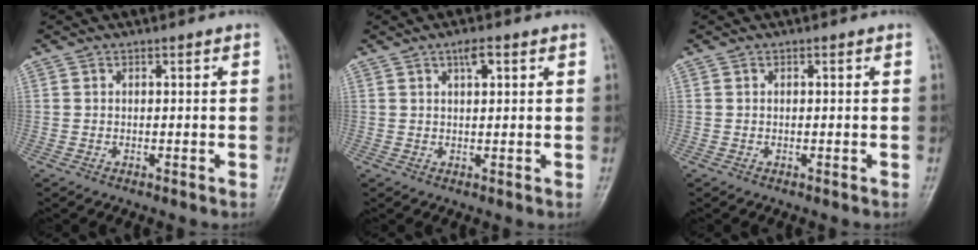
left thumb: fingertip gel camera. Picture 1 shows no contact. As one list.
[{"total": 2.7, "force": [1.4, 0.9, 2.2], "torque": [-0.036, 0.000, 0.024]}, {"total": 0.0}]